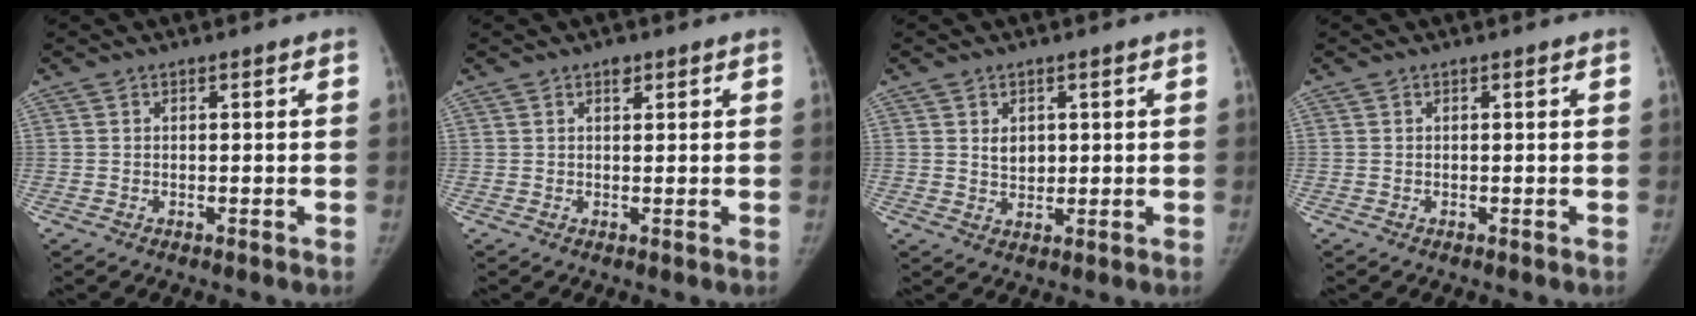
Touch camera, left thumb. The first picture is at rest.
{"total": 1.6, "force": [1.0, 0.9, 0.8], "torque": [-0.004, -0.003, 0.012]}
{"total": 3.5, "force": [1.0, 2.6, 2.1], "torque": [-0.017, -0.008, 0.021]}
{"total": 0.0}